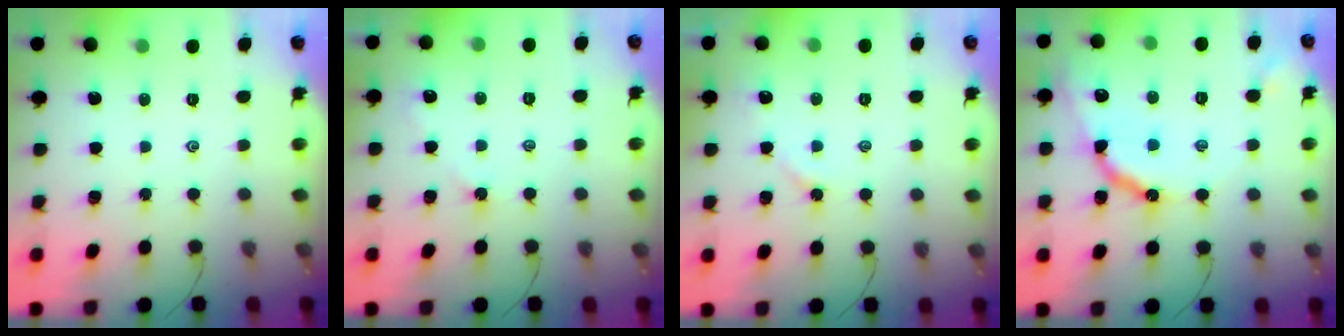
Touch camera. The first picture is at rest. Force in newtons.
{"total": 2.3, "press": 2.3, "slide": 0.5}
{"total": 3.3, "press": 3.2, "slide": 0.6}
{"total": 11.8, "press": 11.7, "slide": 0.9}